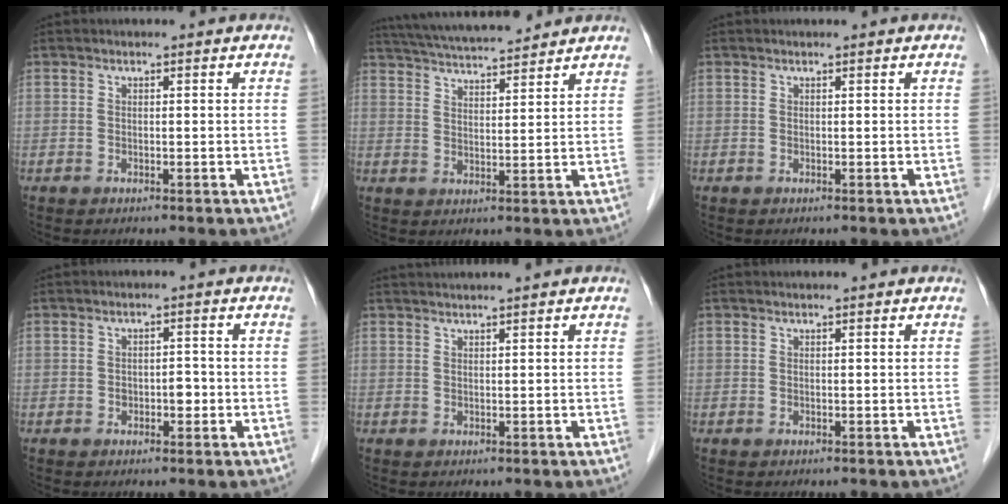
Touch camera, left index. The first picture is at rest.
{"total": 12.3, "force": [11.3, 1.0, 4.9], "torque": [-0.092, 0.025, 0.181]}
{"total": 0.6, "force": [0.6, 0.0, 0.3], "torque": [-0.003, 0.006, 0.011]}
{"total": 1.8, "force": [-0.6, 1.1, 1.3], "torque": [-0.017, 0.003, -0.006]}
{"total": 3.5, "force": [3.1, -0.7, 1.4], "torque": [-0.013, 0.026, 0.054]}
{"total": 0.9, "force": [0.8, -0.1, 0.4], "torque": [-0.005, 0.009, 0.017]}